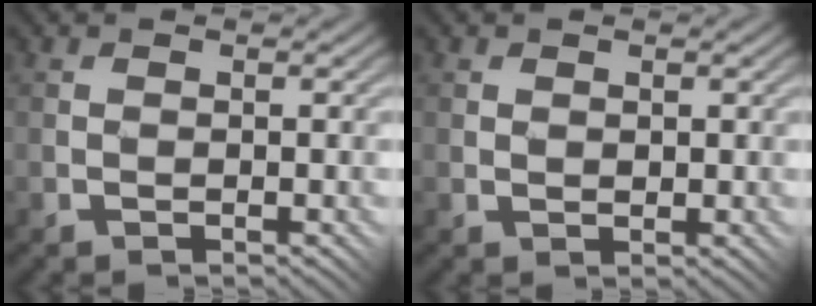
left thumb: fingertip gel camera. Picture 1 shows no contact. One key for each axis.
{"total": 0.8, "fx": 0.6, "fy": 0.5, "fz": 0.3, "tx": -0.008, "ty": -0.001, "tz": 0.014}